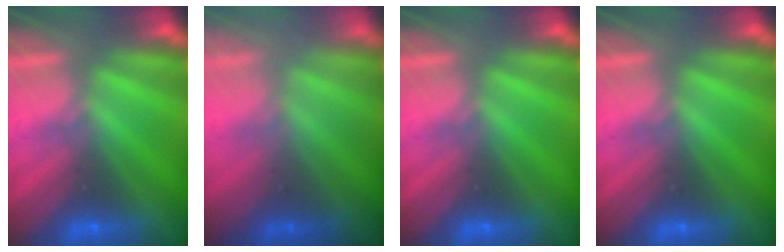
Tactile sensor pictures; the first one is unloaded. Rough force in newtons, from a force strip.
{"total": 2.4}
{"total": 0.0}
{"total": 0.0}